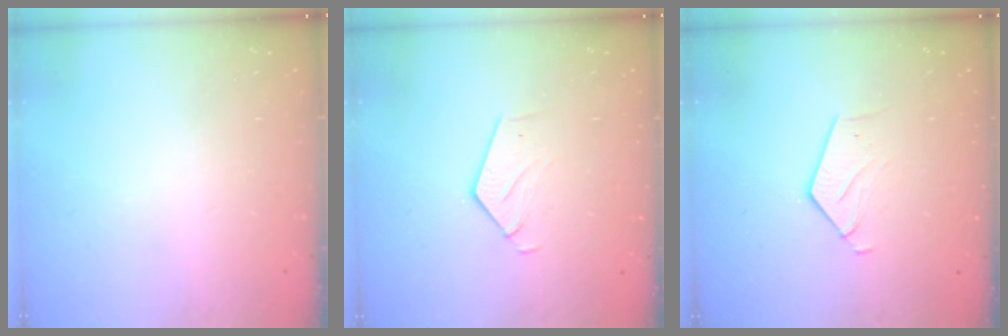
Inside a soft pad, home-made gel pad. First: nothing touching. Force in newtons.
{"total": 2.9, "press": 2.9, "slide": 0.2}
{"total": 3.0, "press": 3.0, "slide": 0.2}